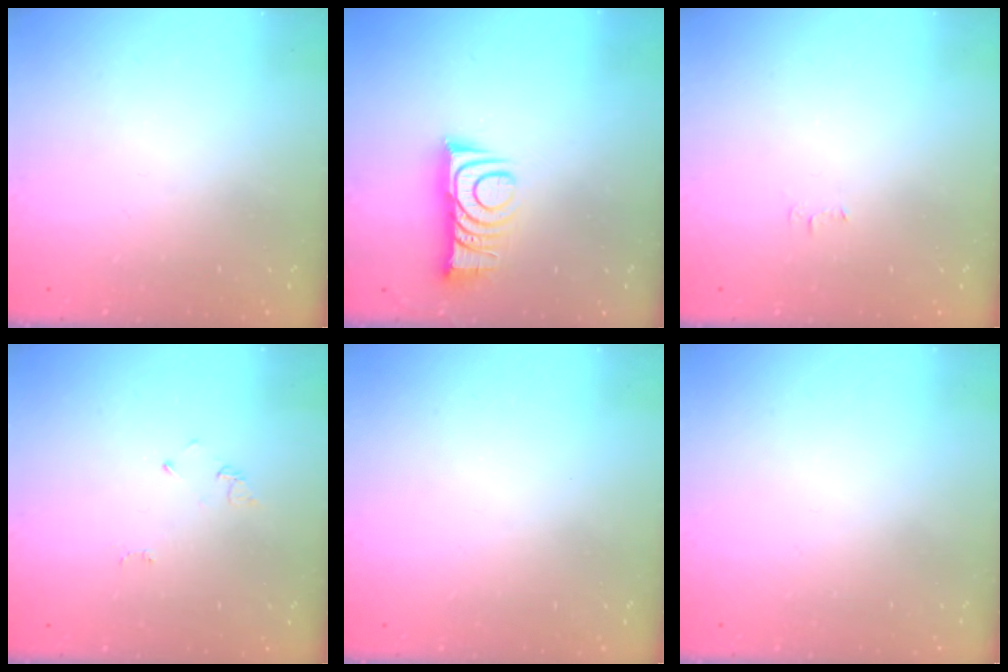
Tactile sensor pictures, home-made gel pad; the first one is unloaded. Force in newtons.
{"total": 10.5, "press": 10.5, "slide": 0.3}
{"total": 3.0, "press": 3.0, "slide": 0.5}
{"total": 2.6, "press": 2.6, "slide": 0.4}
{"total": 0.0}
{"total": 1.5, "press": 1.5, "slide": 0.1}